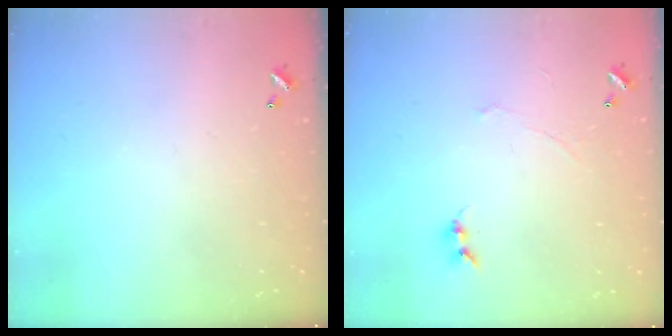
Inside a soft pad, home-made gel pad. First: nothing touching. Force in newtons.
{"total": 0.7, "press": 0.5, "slide": 0.5}